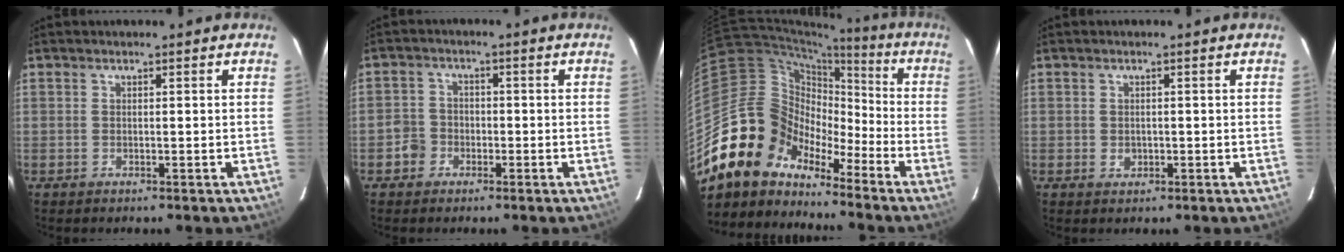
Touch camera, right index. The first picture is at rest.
{"total": 4.1, "force": [-1.9, 3.6, 0.6], "torque": [-0.012, 0.014, -0.035]}
{"total": 15.2, "force": [-11.7, 9.2, 3.2], "torque": [-0.069, 0.041, -0.228]}
{"total": 1.5, "force": [-0.2, 1.4, 0.6], "torque": [-0.008, 0.001, -0.002]}